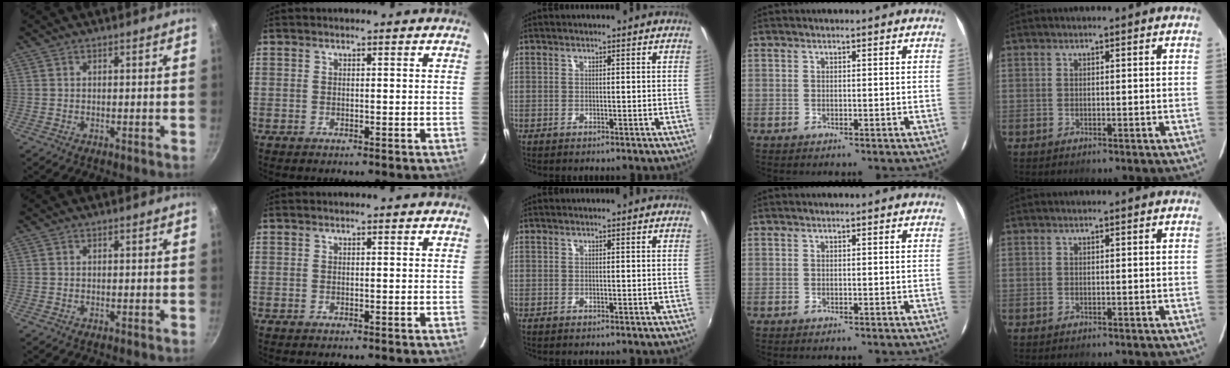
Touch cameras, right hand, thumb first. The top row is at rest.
{}